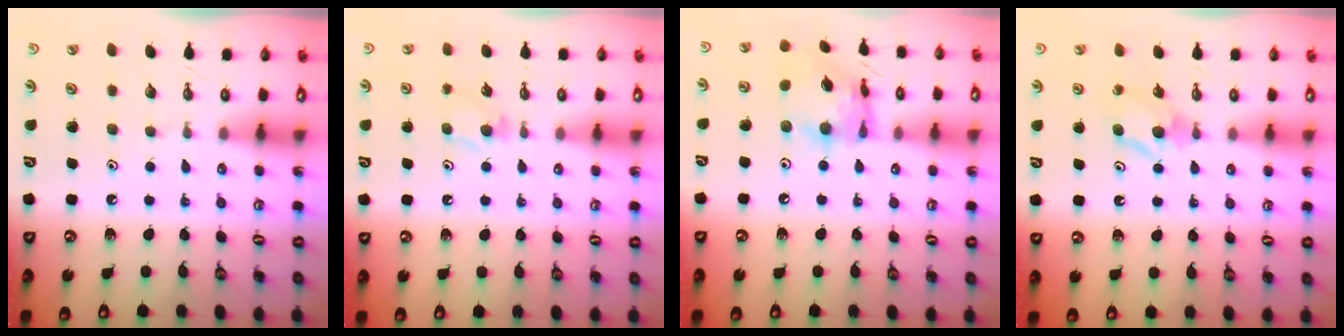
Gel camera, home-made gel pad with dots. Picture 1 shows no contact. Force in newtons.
{"total": 4.9, "press": 4.8, "slide": 0.8}
{"total": 13.4, "press": 13.3, "slide": 1.2}
{"total": 6.7, "press": 6.7, "slide": 0.4}